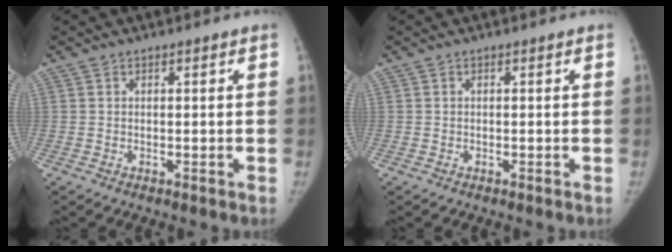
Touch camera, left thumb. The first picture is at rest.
{"total": 0.0}